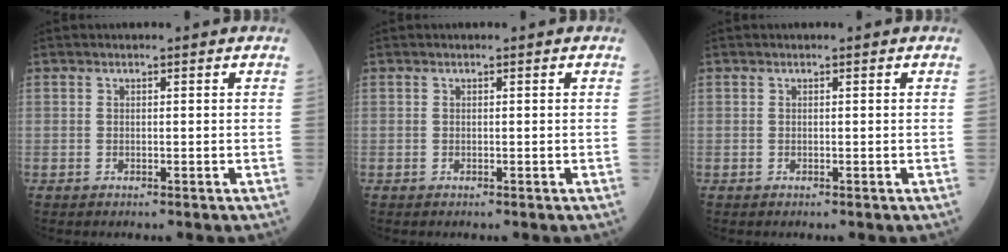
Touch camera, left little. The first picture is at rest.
{"total": 0.0}
{"total": 0.0}